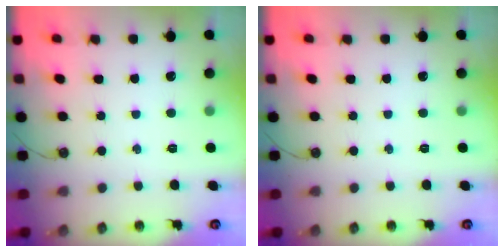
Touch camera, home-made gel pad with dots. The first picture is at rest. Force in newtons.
{"total": 0.0}